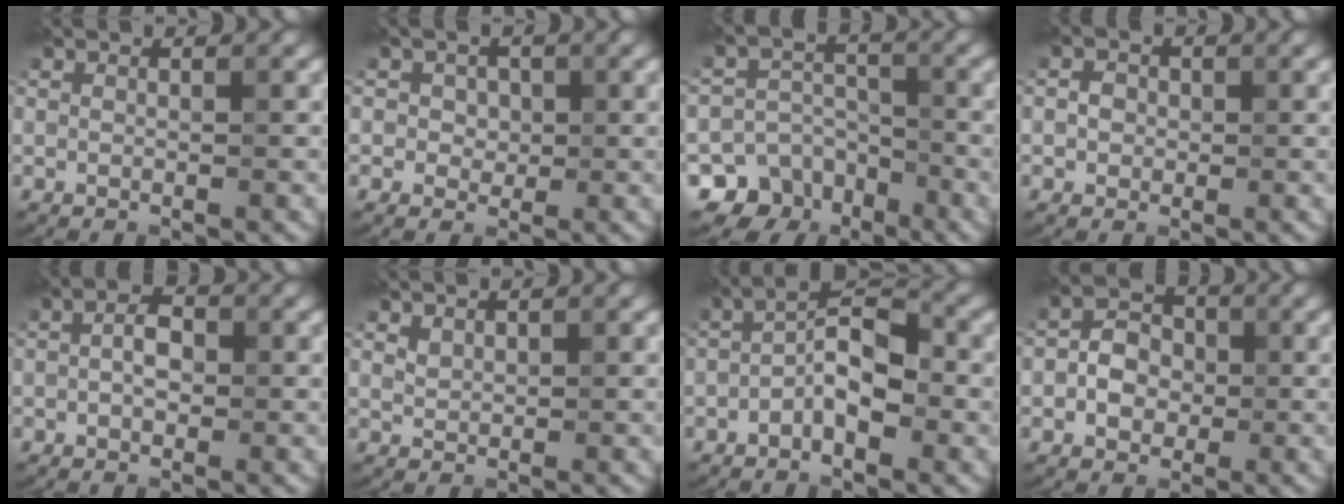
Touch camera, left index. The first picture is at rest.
{"total": 1.9, "force": [0.5, 1.7, 0.7], "torque": [-0.005, 0.004, -0.002]}
{"total": 10.1, "force": [-6.1, 7.9, 1.8], "torque": [-0.009, -0.027, -0.111]}
{"total": 1.5, "force": [-0.1, 1.4, 0.6], "torque": [-0.005, -0.001, -0.007]}
{"total": 2.3, "force": [-0.1, 1.5, 1.8], "torque": [-0.030, 0.005, -0.009]}
{"total": 1.1, "force": [0.8, 0.6, 0.3], "torque": [-0.007, -0.001, 0.020]}
{"total": 4.3, "force": [-1.5, 1.8, 3.6], "torque": [-0.063, 0.016, -0.037]}
{"total": 3.4, "force": [-0.5, 2.7, 1.9], "torque": [-0.026, 0.006, -0.017]}